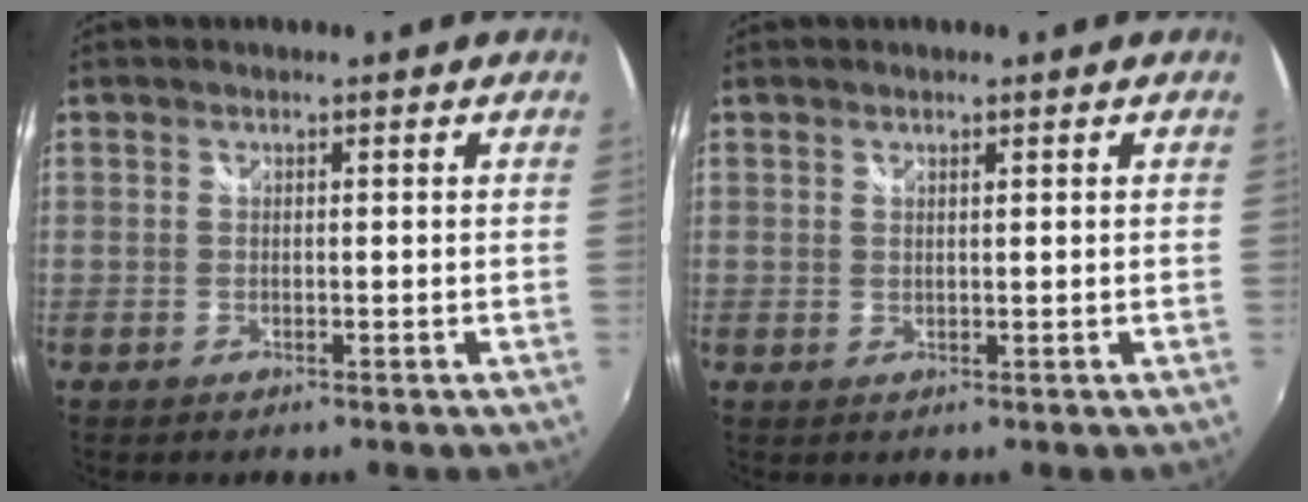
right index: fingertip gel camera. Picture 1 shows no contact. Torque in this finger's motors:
{"motor_torque": [-0.08, -0.03, -0.02, 0.00]}